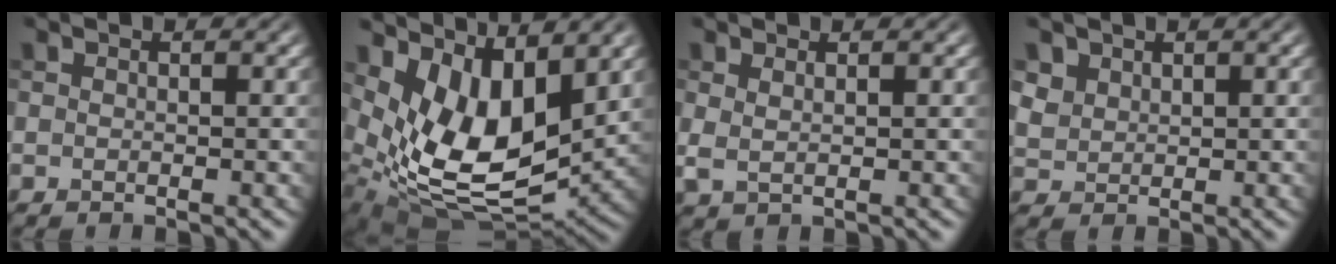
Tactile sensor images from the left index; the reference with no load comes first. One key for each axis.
{"total": 9.9, "fx": 2.8, "fy": 5.5, "fz": 7.7, "tx": -0.147, "ty": -0.028, "tz": 0.053}
{"total": 1.4, "fx": 0.7, "fy": 0.5, "fz": 1.1, "tx": -0.025, "ty": -0.004, "tz": 0.016}
{"total": 2.2, "fx": 1.3, "fy": 1.6, "fz": 0.6, "tx": -0.020, "ty": -0.005, "tz": 0.035}